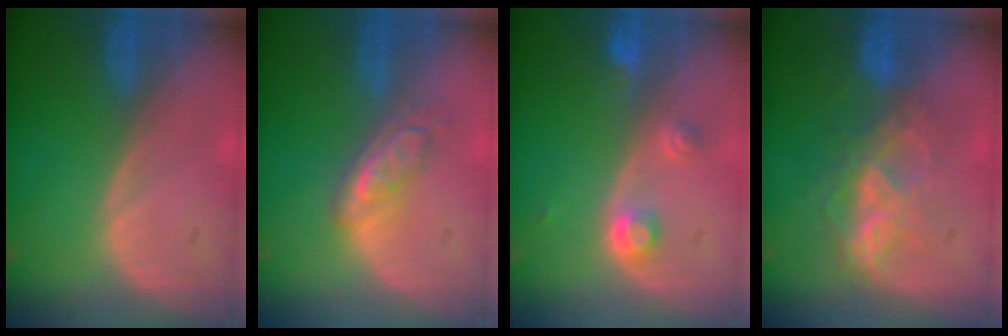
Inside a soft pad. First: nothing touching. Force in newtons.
{"total": 5.3, "press": 4.6, "slide": 2.7}
{"total": 3.1, "press": 3.1, "slide": 0.2}
{"total": 6.6, "press": 6.5, "slide": 1.3}